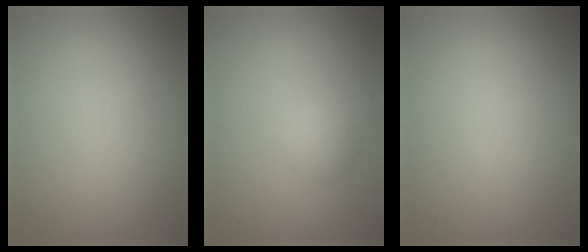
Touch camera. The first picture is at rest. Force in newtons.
{"total": 1.7, "press": 1.7, "slide": 0.0}
{"total": 0.0}